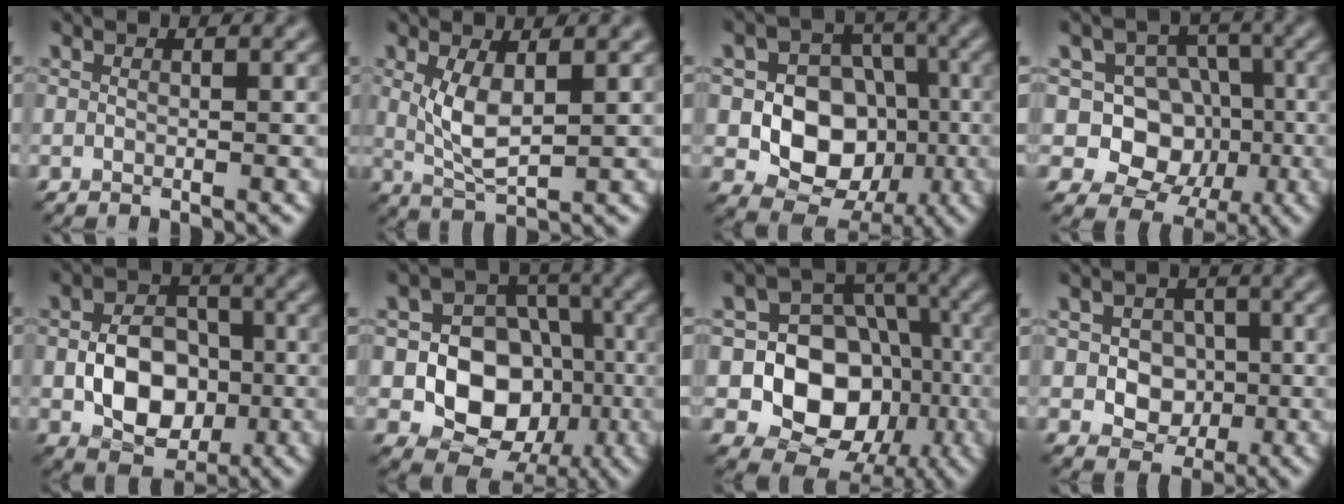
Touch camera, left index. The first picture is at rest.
{"total": 3.6, "force": [0.6, 1.3, 3.3], "torque": [-0.077, -0.006, 0.016]}
{"total": 8.8, "force": [-1.7, 7.0, 5.2], "torque": [-0.066, 0.003, -0.050]}
{"total": 8.7, "force": [-1.2, 7.7, 4.0], "torque": [-0.056, 0.013, -0.049]}
{"total": 7.0, "force": [-1.5, 5.0, 4.7], "torque": [-0.077, 0.002, -0.029]}
{"total": 9.7, "force": [-2.3, 7.6, 5.7], "torque": [-0.086, 0.000, -0.055]}
{"total": 11.4, "force": [-2.4, 9.2, 6.3], "torque": [-0.095, -0.004, -0.068]}
{"total": 4.5, "force": [-0.4, 3.8, 2.5], "torque": [-0.025, 0.008, -0.022]}